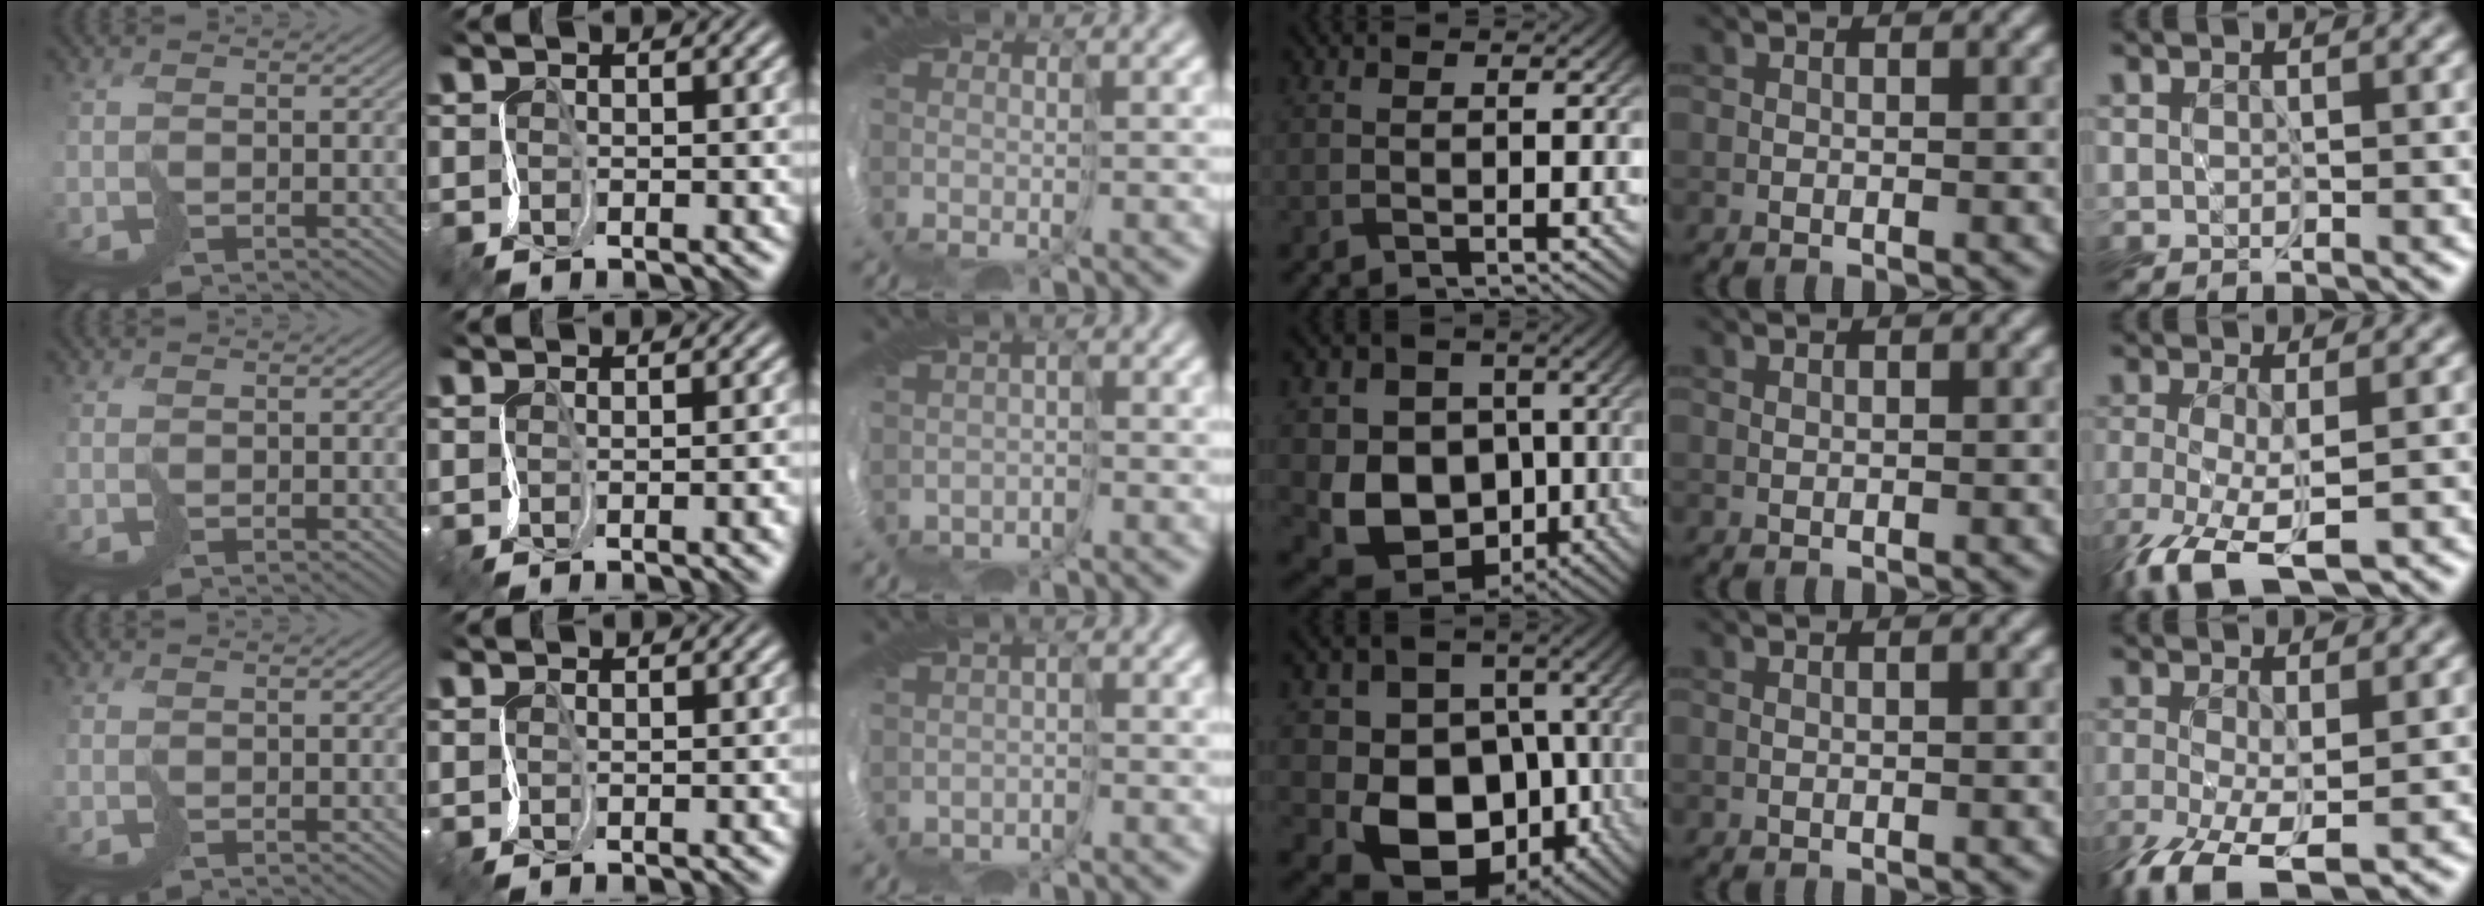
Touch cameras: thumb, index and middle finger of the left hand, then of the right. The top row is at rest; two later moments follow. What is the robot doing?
{"motion": "cut", "object": "bubble wrap"}